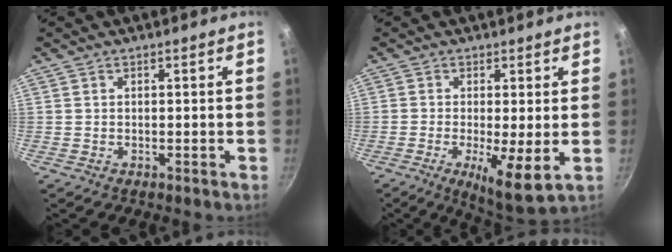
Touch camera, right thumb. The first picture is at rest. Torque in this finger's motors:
{"motor_torque": [-0.41, 0.19, -0.10, -0.04, 0.08]}